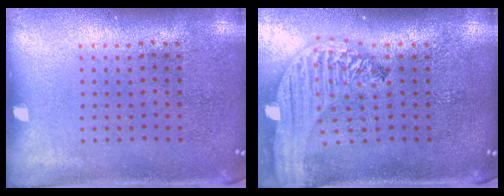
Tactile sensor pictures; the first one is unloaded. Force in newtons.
{"total": 2.7, "press": 2.2, "slide": 1.5}